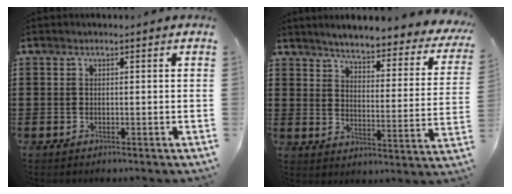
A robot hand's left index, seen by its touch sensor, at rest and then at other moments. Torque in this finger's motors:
{"motor_torque": [2.14, 0.00, 0.30, 0.01]}